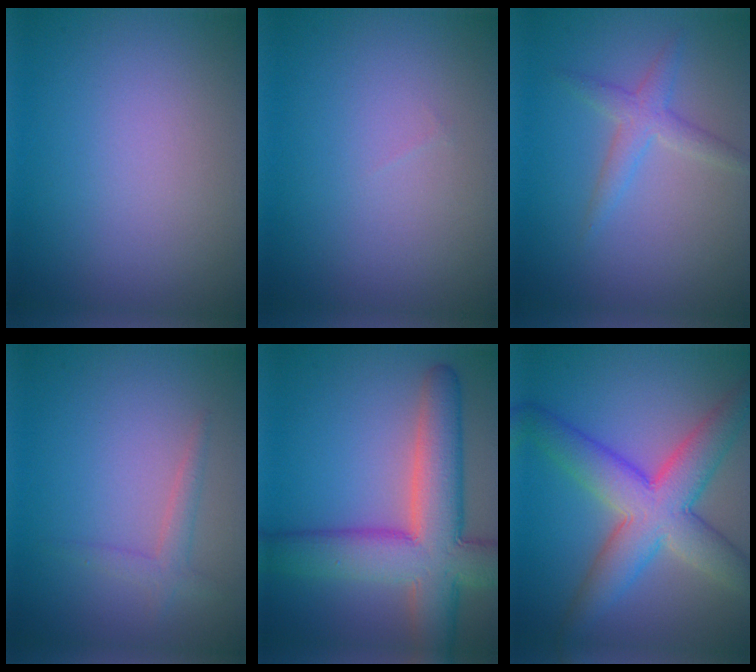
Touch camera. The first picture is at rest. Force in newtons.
{"total": 0.0}
{"total": 2.2, "press": 2.2, "slide": 0.1}
{"total": 1.6, "press": 1.5, "slide": 0.1}
{"total": 9.8, "press": 9.8, "slide": 0.7}
{"total": 8.0, "press": 8.0, "slide": 0.5}